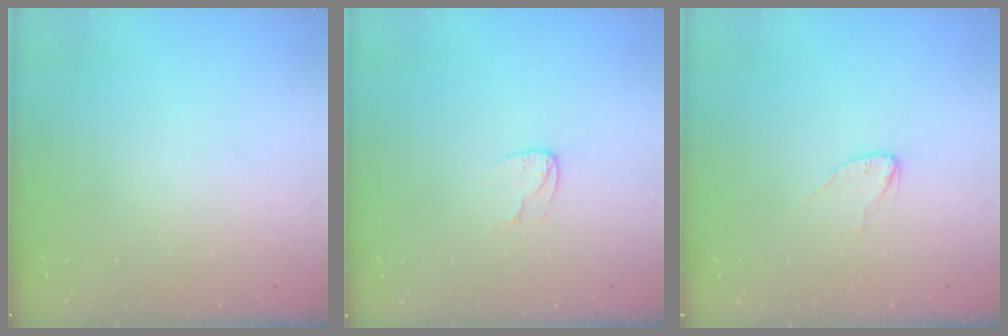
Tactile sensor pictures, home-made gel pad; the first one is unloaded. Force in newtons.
{"total": 4.5, "press": 4.5, "slide": 0.4}
{"total": 2.7, "press": 2.7, "slide": 0.2}